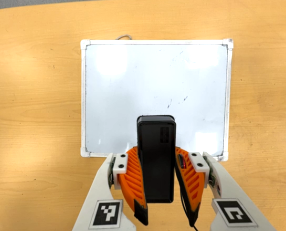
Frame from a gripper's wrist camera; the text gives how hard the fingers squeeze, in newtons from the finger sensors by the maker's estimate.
{"total": 7.7, "left": 6.3, "right": 9.1}